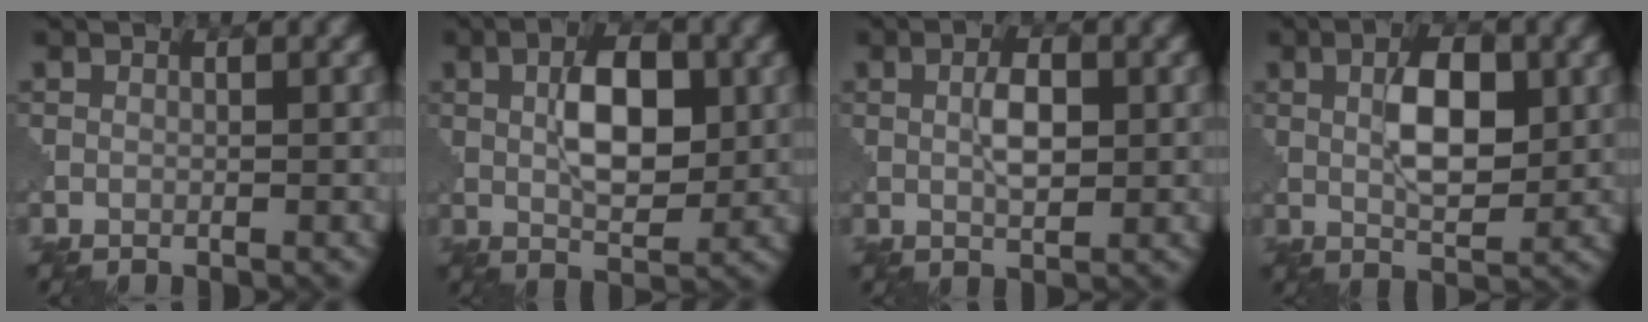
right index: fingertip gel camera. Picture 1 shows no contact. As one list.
[{"total": 6.1, "force": [1.2, 2.9, 5.2], "torque": [-0.081, 0.002, 0.021]}, {"total": 2.8, "force": [0.6, 1.2, 2.4], "torque": [-0.046, 0.001, 0.011]}, {"total": 5.5, "force": [1.1, 2.4, 4.9], "torque": [-0.081, 0.002, 0.022]}]